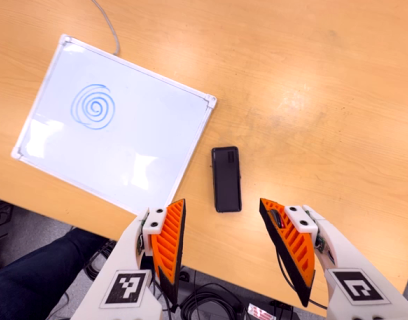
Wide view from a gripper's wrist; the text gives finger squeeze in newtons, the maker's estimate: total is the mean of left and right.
{"total": 0.0}